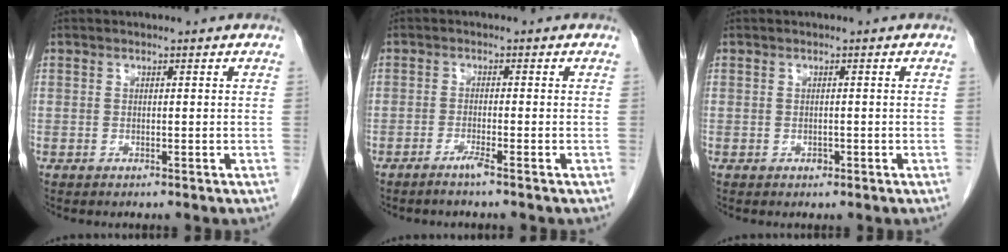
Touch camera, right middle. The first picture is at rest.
{"total": 1.9, "force": [-1.5, -0.4, 1.2], "torque": [-0.025, -0.001, -0.032]}
{"total": 0.6, "force": [-0.3, 0.4, 0.3], "torque": [-0.006, 0.001, -0.005]}